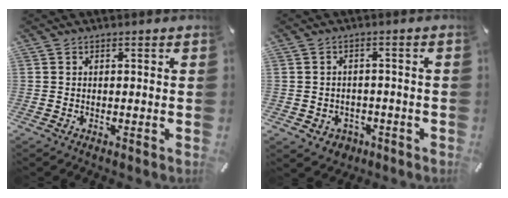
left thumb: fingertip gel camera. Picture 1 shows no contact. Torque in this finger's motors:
{"motor_torque": [0.00, 0.03, 0.03, 0.03, 0.00]}